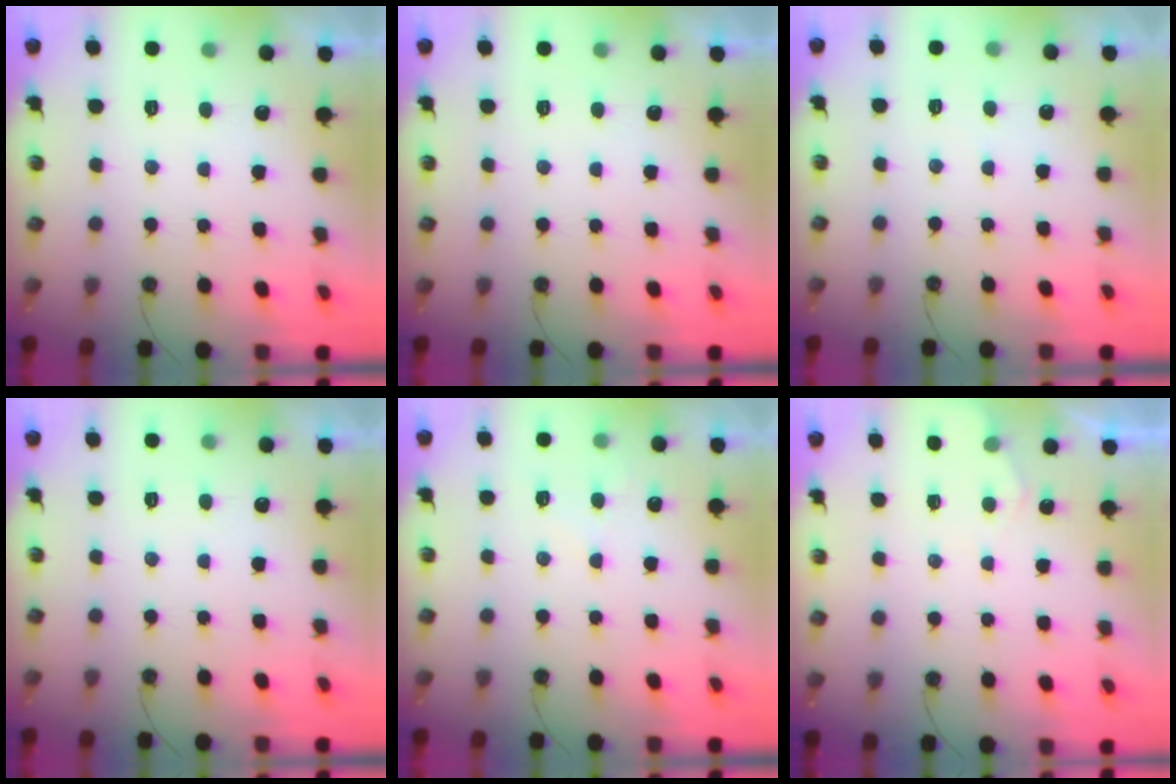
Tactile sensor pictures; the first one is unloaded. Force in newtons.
{"total": 0.0}
{"total": 1.4, "press": 1.3, "slide": 0.3}
{"total": 0.0}
{"total": 4.8, "press": 4.8, "slide": 0.5}
{"total": 3.3, "press": 3.3, "slide": 0.5}